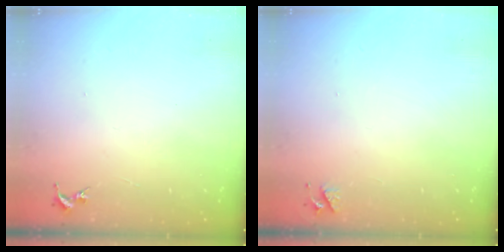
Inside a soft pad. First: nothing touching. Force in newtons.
{"total": 3.6, "press": 3.5, "slide": 0.6}